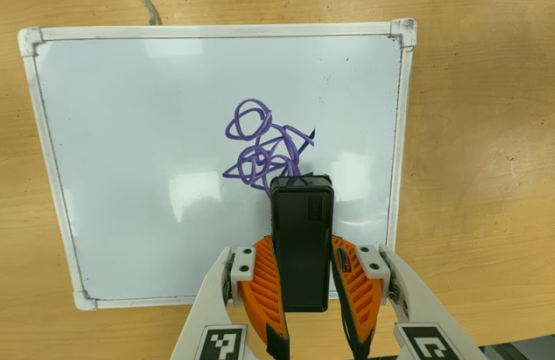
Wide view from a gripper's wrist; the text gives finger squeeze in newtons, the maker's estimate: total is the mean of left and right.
{"total": 6.5, "left": 5.3, "right": 7.8}